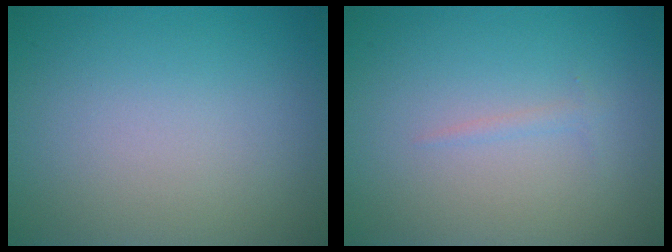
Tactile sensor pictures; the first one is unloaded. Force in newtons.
{"total": 0.7, "press": 0.7, "slide": 0.0}